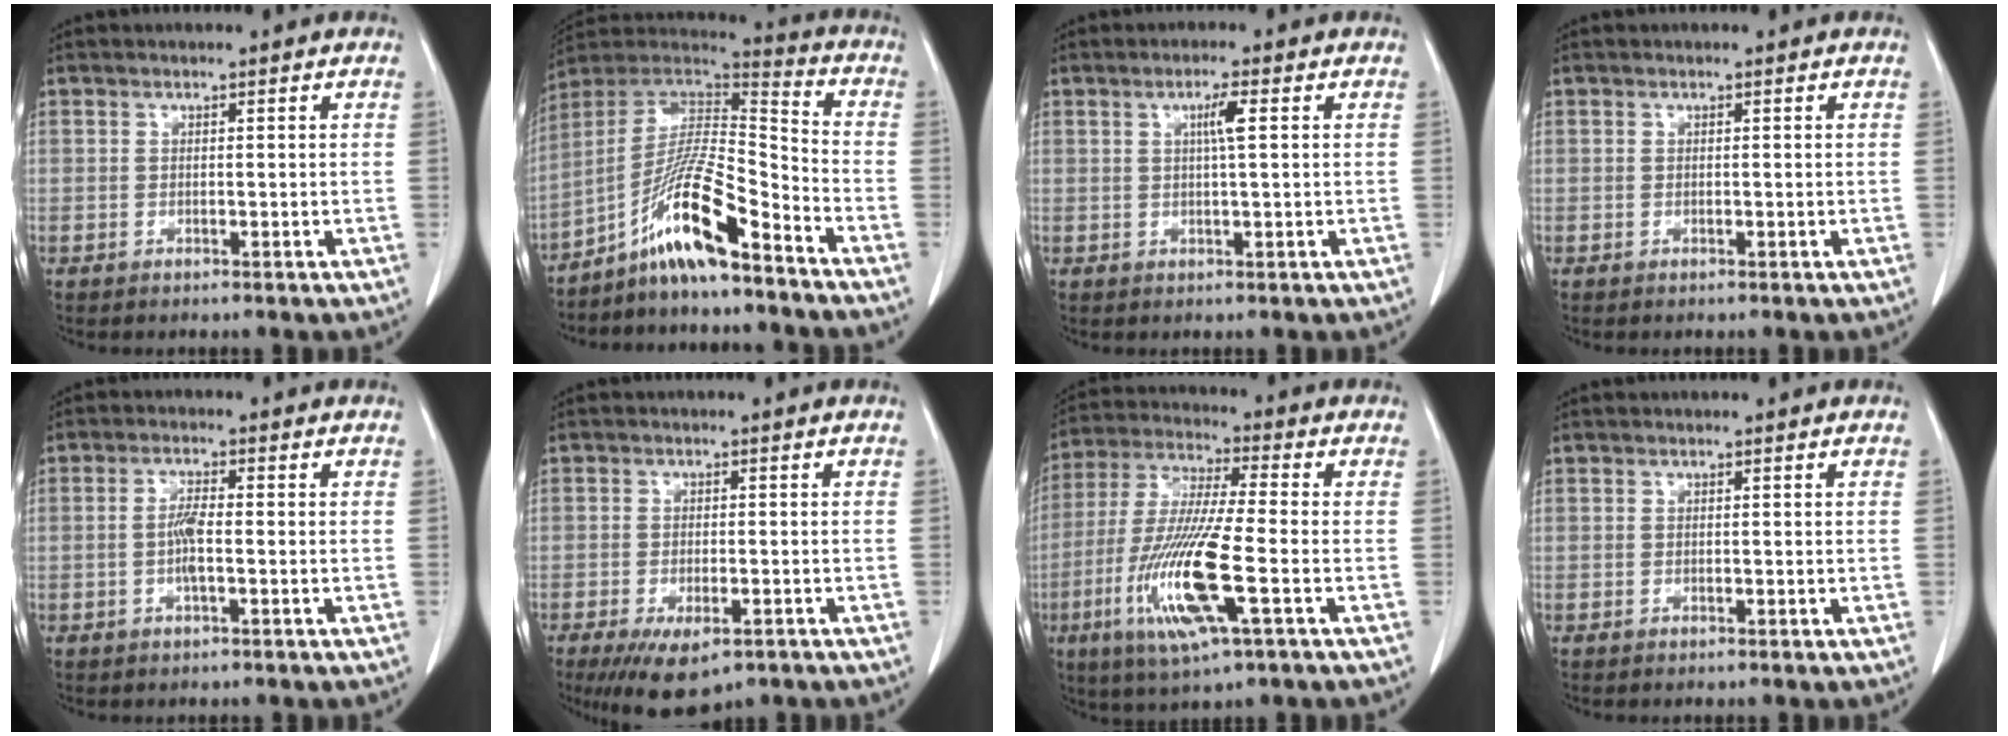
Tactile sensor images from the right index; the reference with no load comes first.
{"total": 13.8, "force": [-9.1, 1.2, 10.3], "torque": [-0.195, 0.011, -0.166]}
{"total": 2.8, "force": [0.7, -0.1, 2.8], "torque": [-0.049, 0.000, 0.011]}
{"total": 0.0}
{"total": 3.4, "force": [-0.6, 0.5, 3.3], "torque": [-0.070, 0.000, -0.013]}
{"total": 8.2, "force": [-5.1, 3.2, 5.6], "torque": [-0.090, -0.014, -0.076]}
{"total": 15.4, "force": [-4.8, 1.1, 14.6], "torque": [-0.307, -0.022, -0.092]}
{"total": 0.0}